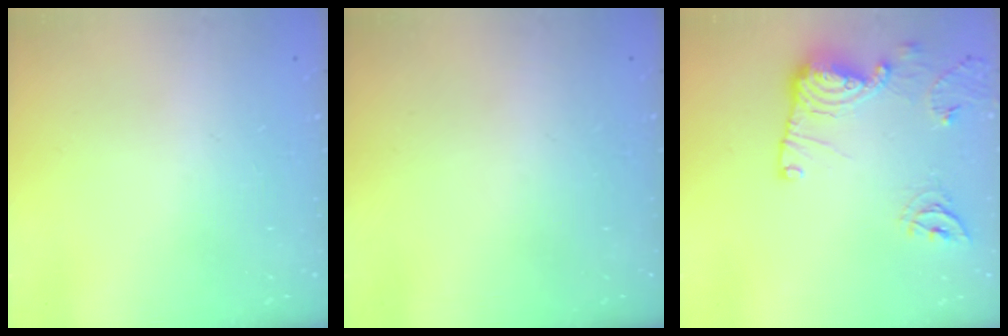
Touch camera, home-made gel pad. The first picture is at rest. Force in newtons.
{"total": 0.0}
{"total": 13.7, "press": 13.6, "slide": 1.4}